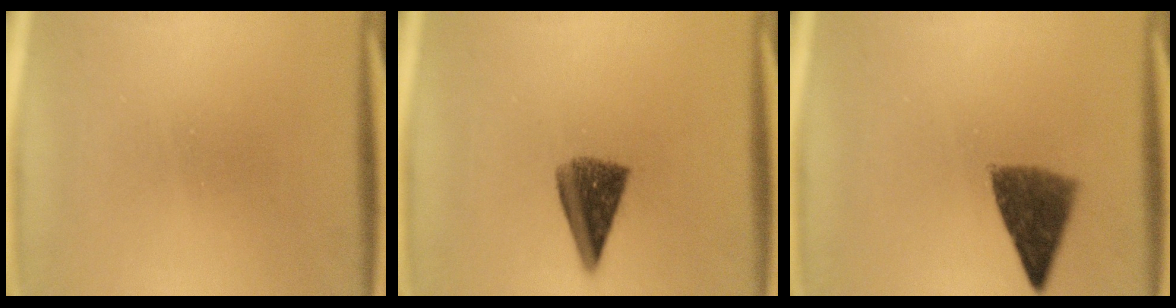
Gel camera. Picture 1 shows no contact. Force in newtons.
{"total": 7.2}
{"total": 7.2}